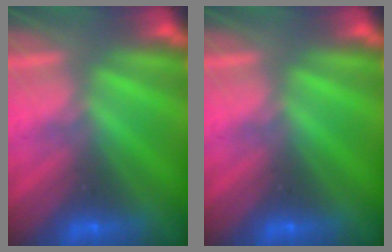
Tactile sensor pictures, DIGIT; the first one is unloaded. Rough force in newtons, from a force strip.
{"total": 0.0}